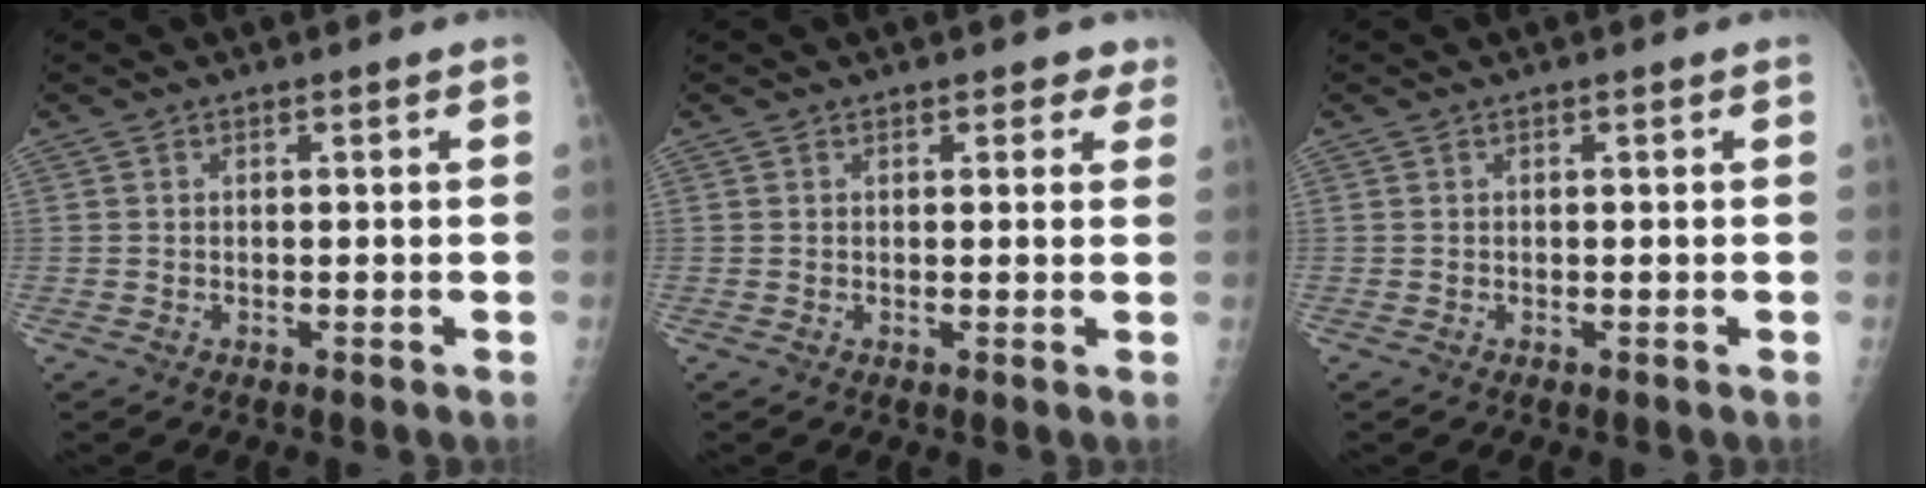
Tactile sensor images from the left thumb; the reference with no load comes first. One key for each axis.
{"total": 2.5, "fx": 1.8, "fy": 1.5, "fz": 1.0, "tx": 0.019, "ty": -0.004, "tz": 0.013}
{"total": 0.0}